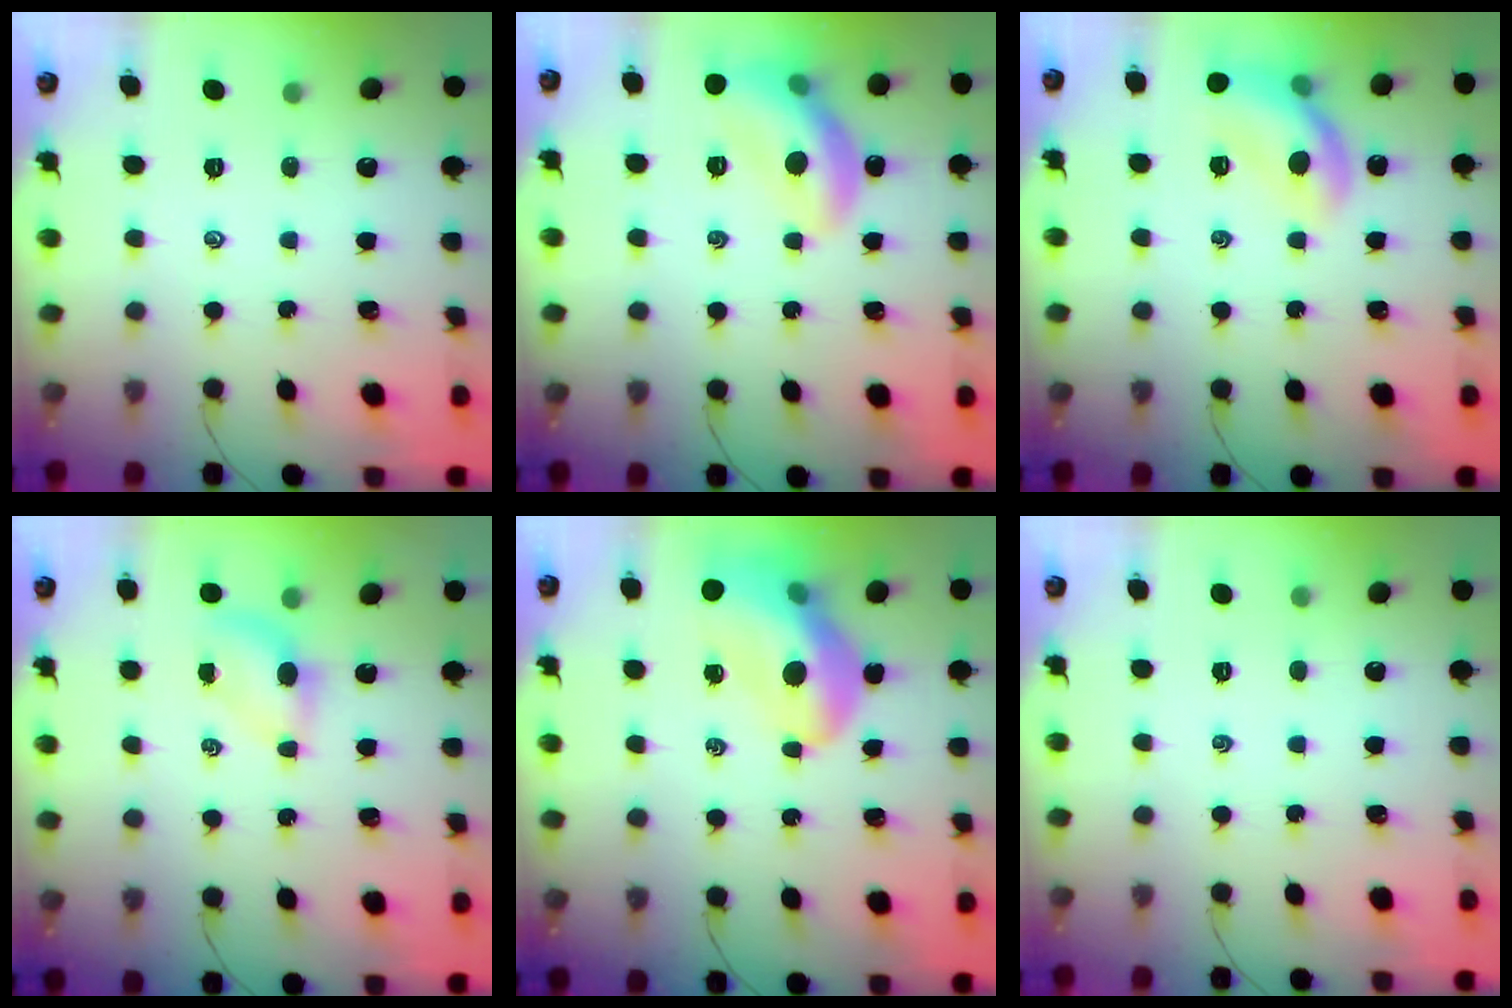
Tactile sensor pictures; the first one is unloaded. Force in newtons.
{"total": 14.1, "press": 14.1, "slide": 1.1}
{"total": 13.5, "press": 13.4, "slide": 1.5}
{"total": 4.3, "press": 4.2, "slide": 0.9}
{"total": 15.6, "press": 15.0, "slide": 4.4}
{"total": 0.0}